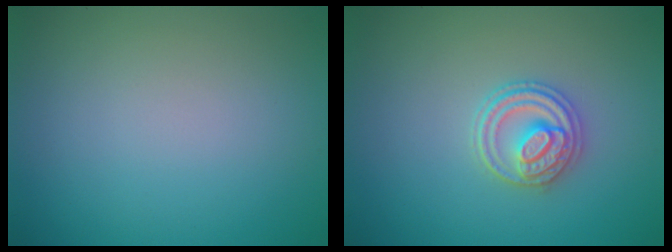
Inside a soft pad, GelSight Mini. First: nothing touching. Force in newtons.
{"total": 3.2, "press": 3.0, "slide": 1.0}